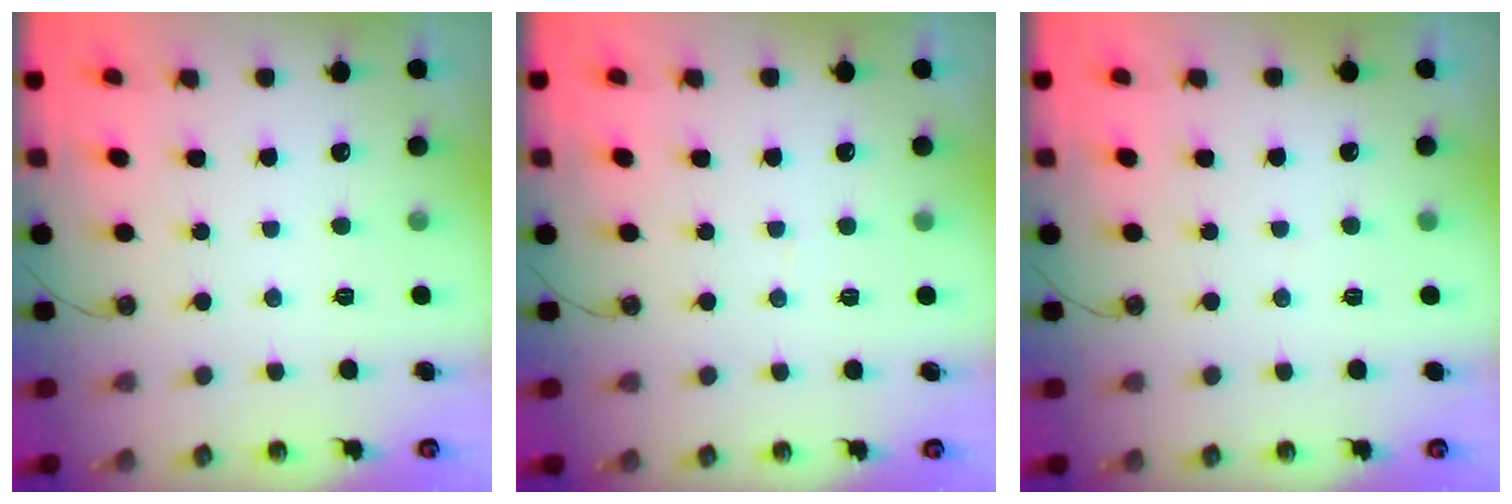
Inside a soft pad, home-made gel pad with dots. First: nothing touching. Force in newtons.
{"total": 1.8, "press": 1.7, "slide": 0.1}
{"total": 1.2, "press": 1.2, "slide": 0.1}